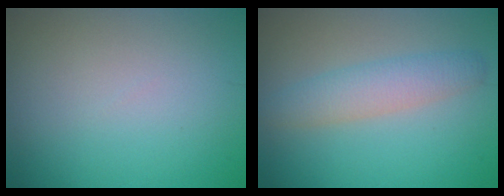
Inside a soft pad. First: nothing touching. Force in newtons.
{"total": 3.0, "press": 3.0, "slide": 0.1}